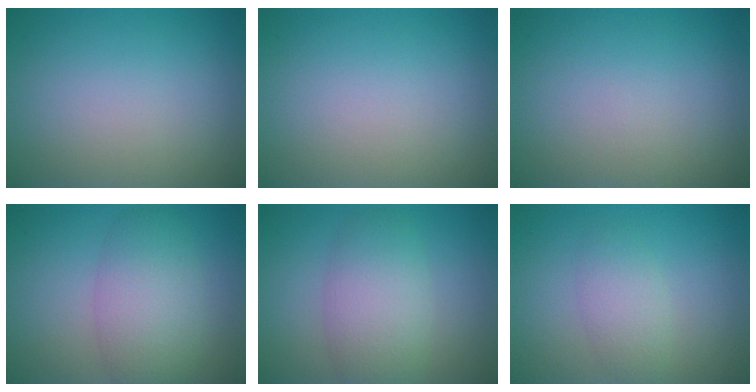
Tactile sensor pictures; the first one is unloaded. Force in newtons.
{"total": 0.0}
{"total": 0.0}
{"total": 5.3, "press": 5.3, "slide": 0.2}
{"total": 5.1, "press": 5.1, "slide": 0.1}
{"total": 2.4, "press": 2.4, "slide": 0.2}